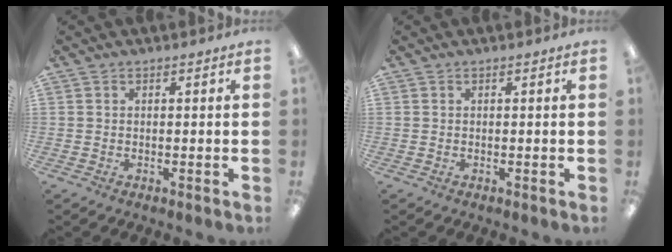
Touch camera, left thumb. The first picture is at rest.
{"total": 0.0}